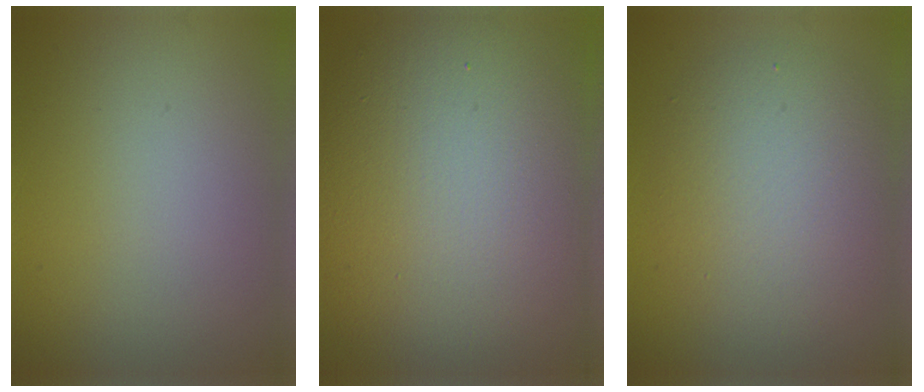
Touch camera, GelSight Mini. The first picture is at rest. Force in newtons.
{"total": 14.9, "press": 14.9, "slide": 0.8}
{"total": 5.7, "press": 5.7, "slide": 0.3}